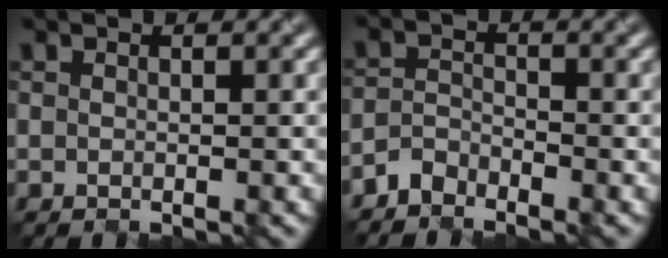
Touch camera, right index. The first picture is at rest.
{"total": 2.1, "force": [-2.1, 0.5, -0.1], "torque": [0.002, 0.004, -0.046]}